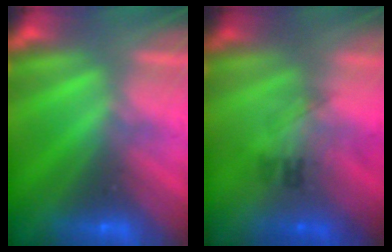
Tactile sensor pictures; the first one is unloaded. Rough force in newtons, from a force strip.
{"total": 2.3}